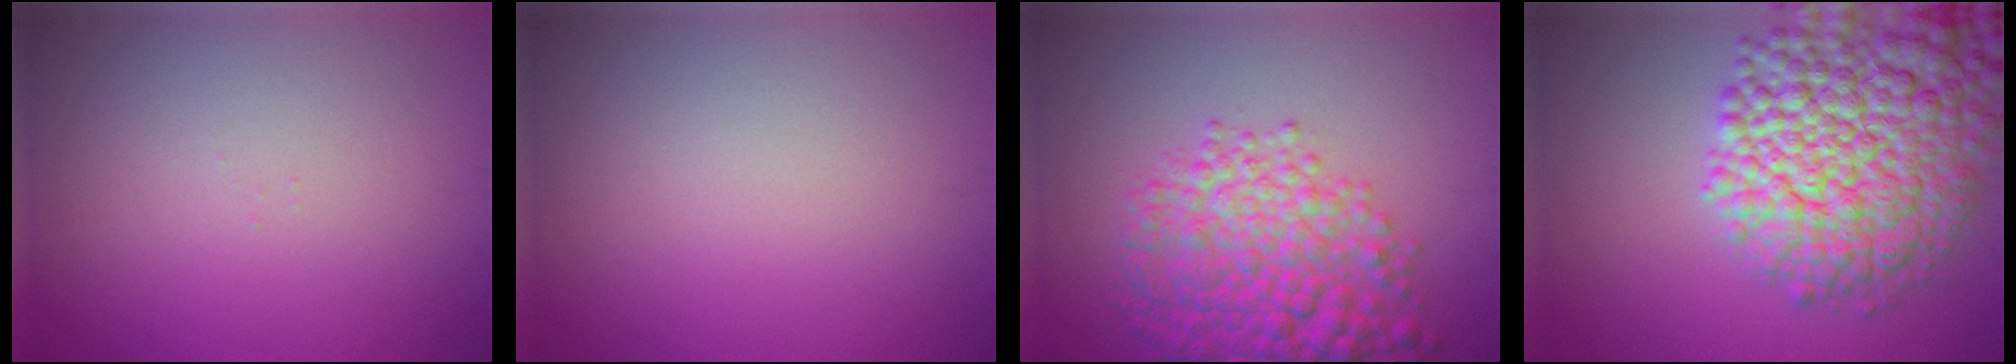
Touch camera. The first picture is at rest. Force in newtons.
{"total": 0.0}
{"total": 7.5, "press": 7.5, "slide": 0.2}
{"total": 11.9, "press": 11.9, "slide": 0.5}